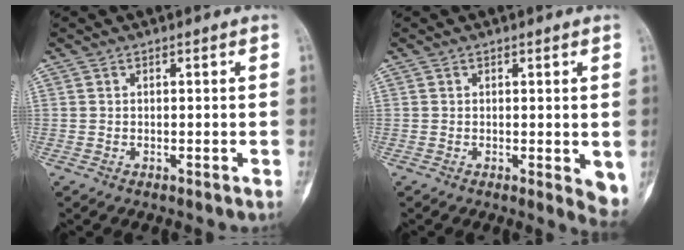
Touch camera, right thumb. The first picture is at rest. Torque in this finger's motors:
{"motor_torque": [1.08, 0.63, 0.69, -0.12, 0.08]}